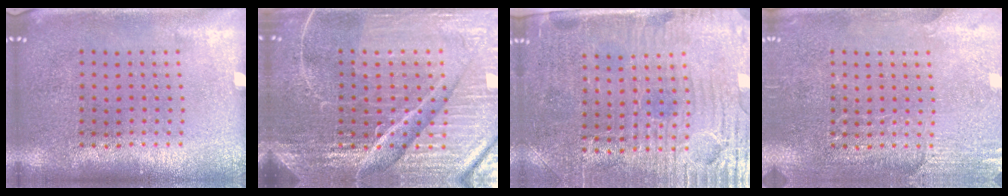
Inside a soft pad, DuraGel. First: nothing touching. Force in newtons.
{"total": 6.3, "press": 5.7, "slide": 2.8}
{"total": 3.8, "press": 3.6, "slide": 1.3}
{"total": 2.8, "press": 2.6, "slide": 0.8}